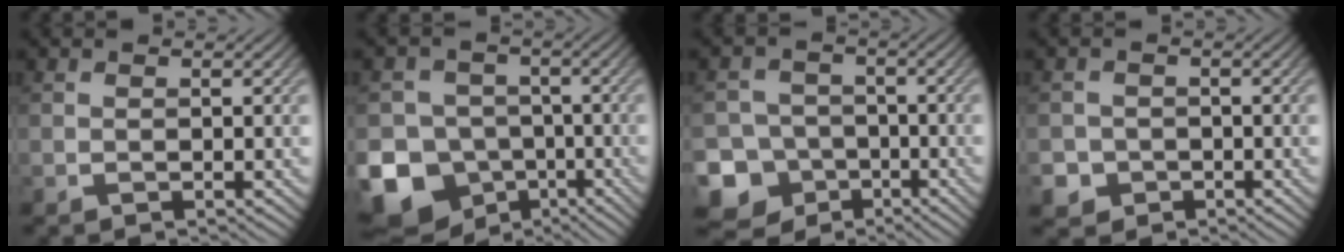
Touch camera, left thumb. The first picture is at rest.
{"total": 13.7, "force": [-6.8, 11.1, 4.2], "torque": [-0.119, -0.045, -0.134]}
{"total": 12.0, "force": [-6.1, 10.0, 2.8], "torque": [-0.095, -0.035, -0.117]}
{"total": 2.9, "force": [-1.3, 2.5, 0.4], "torque": [-0.008, -0.006, -0.028]}